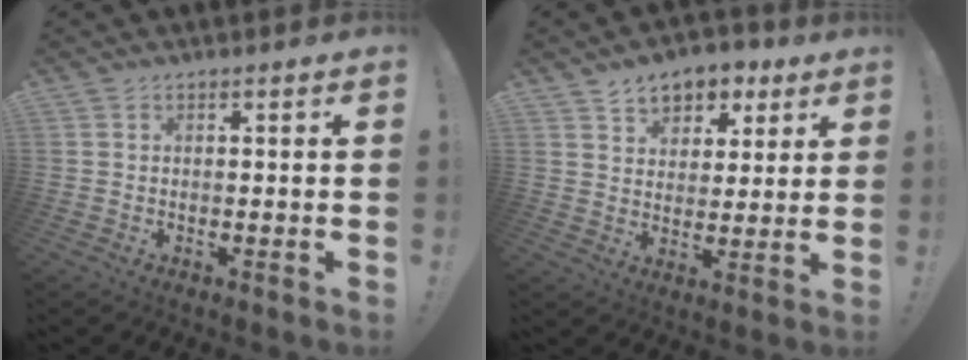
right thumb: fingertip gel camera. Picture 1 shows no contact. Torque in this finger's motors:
{"motor_torque": [0.05, 0.10, 0.03, 0.02, 0.00]}